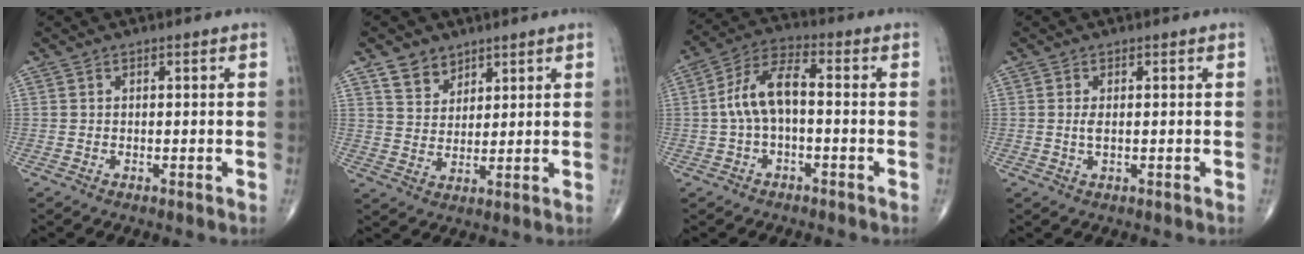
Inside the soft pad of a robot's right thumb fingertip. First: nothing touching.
{"total": 5.6, "force": [3.9, 3.7, 1.4], "torque": [-0.002, -0.029, 0.076]}
{"total": 8.9, "force": [-0.5, 4.2, 7.9], "torque": [-0.156, 0.036, -0.016]}
{"total": 1.6, "force": [0.2, 0.5, 1.5], "torque": [-0.034, -0.004, 0.007]}